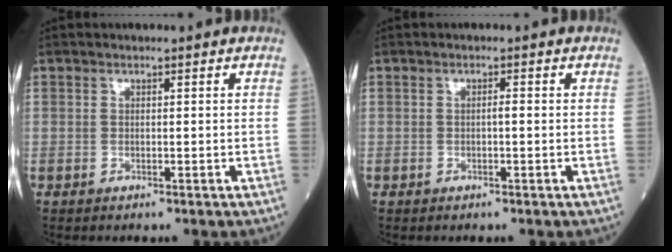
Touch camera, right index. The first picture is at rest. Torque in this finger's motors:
{"motor_torque": [0.21, -0.03, 0.12, 0.03]}